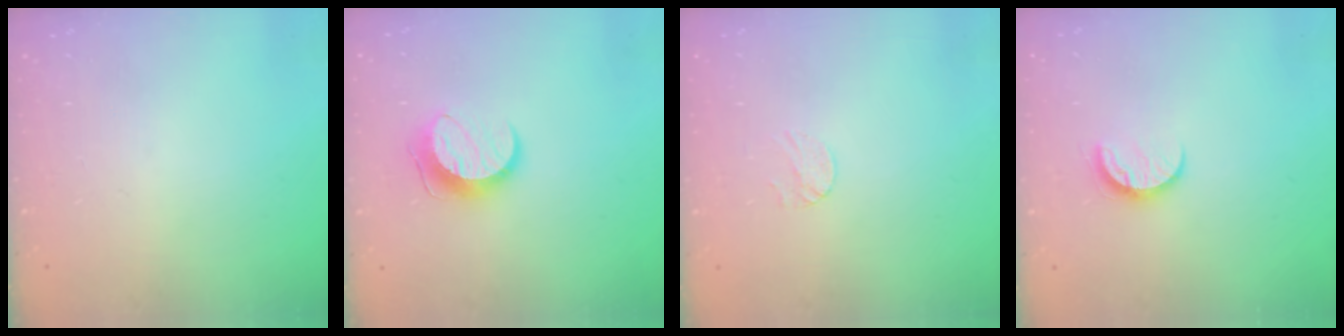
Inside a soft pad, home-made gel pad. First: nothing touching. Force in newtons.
{"total": 9.4, "press": 9.4, "slide": 0.1}
{"total": 4.3, "press": 4.3, "slide": 0.4}
{"total": 7.7, "press": 7.6, "slide": 0.6}